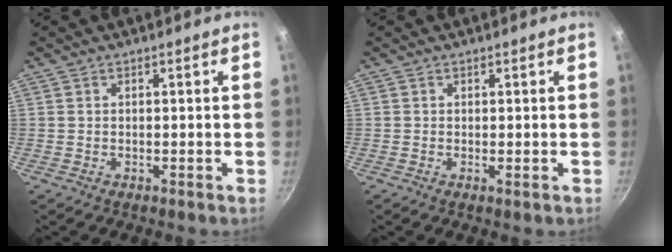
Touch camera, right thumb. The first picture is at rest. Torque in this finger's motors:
{"motor_torque": [-0.28, 0.01, -0.39, -0.08, -0.03]}